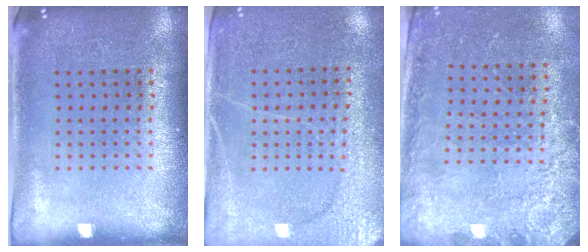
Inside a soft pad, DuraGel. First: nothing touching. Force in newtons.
{"total": 2.9, "press": 2.7, "slide": 1.1}
{"total": 2.5, "press": 2.4, "slide": 0.8}